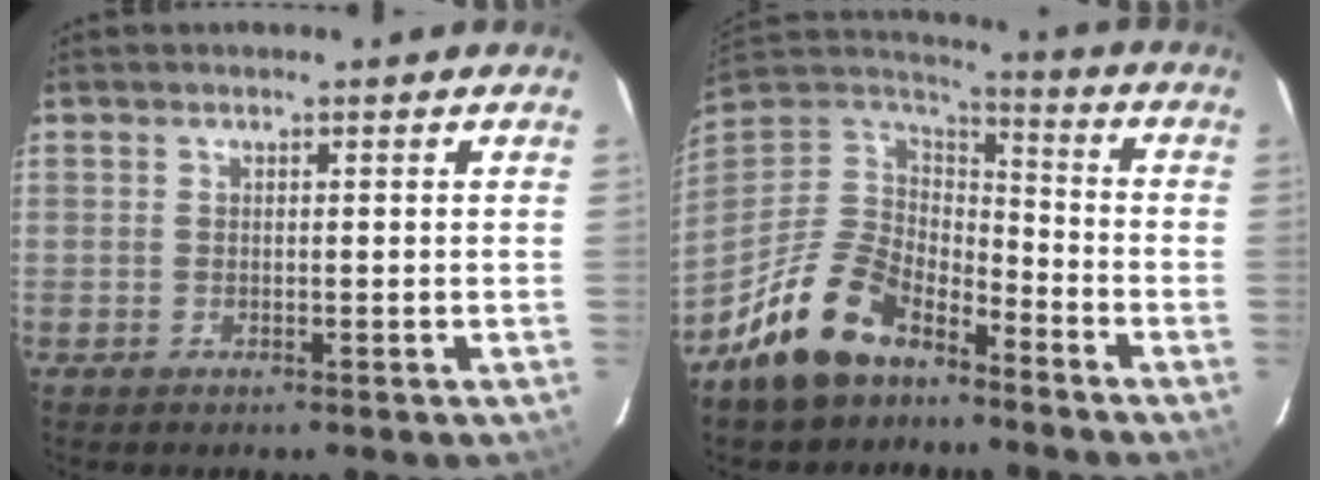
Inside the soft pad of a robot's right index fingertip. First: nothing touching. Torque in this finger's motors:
{"motor_torque": [1.07, -1.07, 0.62, 0.08]}